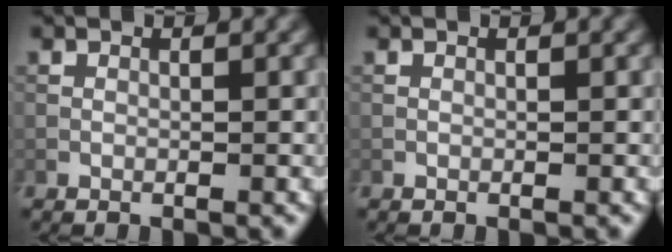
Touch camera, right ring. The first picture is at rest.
{"total": 0.0}